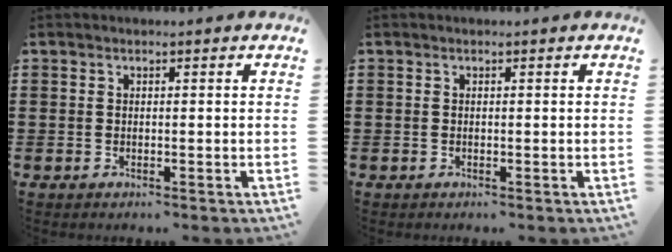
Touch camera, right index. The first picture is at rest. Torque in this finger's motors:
{"motor_torque": [0.00, 0.00, 0.00, 0.00]}